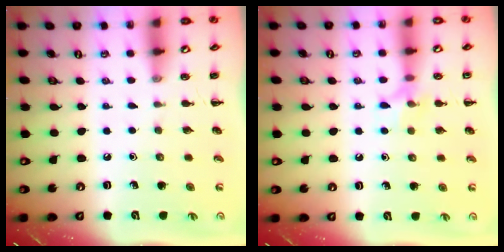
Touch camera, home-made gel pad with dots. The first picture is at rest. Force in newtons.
{"total": 7.4, "press": 7.2, "slide": 1.3}